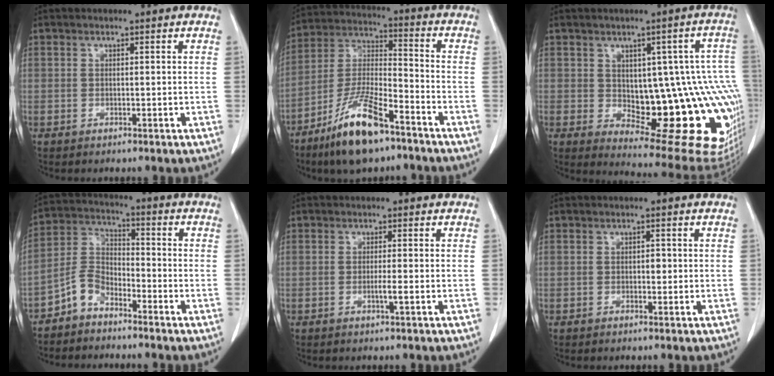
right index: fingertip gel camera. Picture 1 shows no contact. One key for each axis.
{"total": 14.1, "fx": -9.3, "fy": 3.4, "fz": 10.0, "tx": -0.210, "ty": -0.015, "tz": -0.170}
{"total": 19.7, "fx": -2.8, "fy": 7.4, "fz": 18.0, "tx": -0.135, "ty": 0.024, "tz": -0.006}
{"total": 5.7, "fx": -4.2, "fy": 3.2, "fz": 2.2, "tx": -0.047, "ty": 0.010, "tz": -0.089}
{"total": 1.4, "fx": -0.5, "fy": -0.2, "fz": 1.3, "tx": -0.026, "ty": -0.002, "tz": -0.010}
{"total": 1.0, "fx": -0.1, "fy": 0.6, "fz": 0.7, "tx": -0.007, "ty": 0.003, "tz": -0.003}